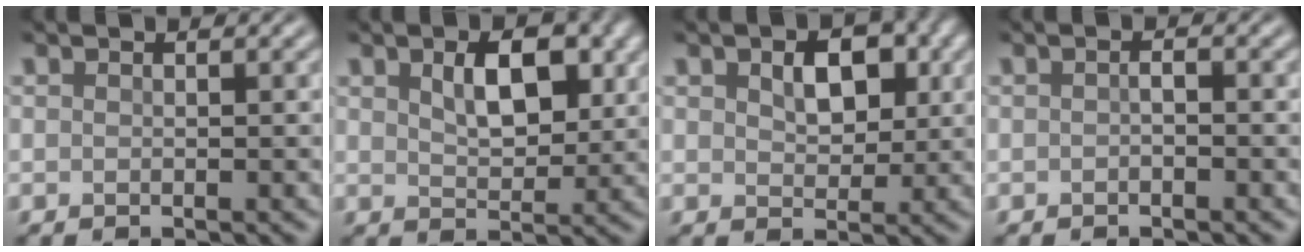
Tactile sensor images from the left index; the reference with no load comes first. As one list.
[{"total": 4.4, "force": [1.6, 2.4, 3.4], "torque": [-0.061, 0.002, 0.027]}, {"total": 3.8, "force": [1.1, 2.4, 2.6], "torque": [-0.050, 0.002, 0.015]}, {"total": 0.7, "force": [-0.3, 0.2, 0.6], "torque": [-0.013, 0.001, -0.006]}]